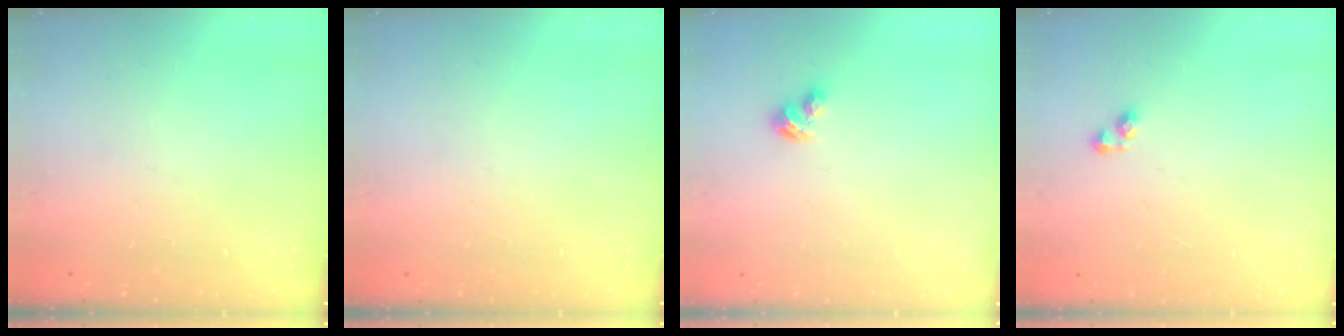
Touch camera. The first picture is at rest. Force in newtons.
{"total": 0.0}
{"total": 2.9, "press": 2.8, "slide": 0.5}
{"total": 3.2, "press": 3.2, "slide": 0.6}